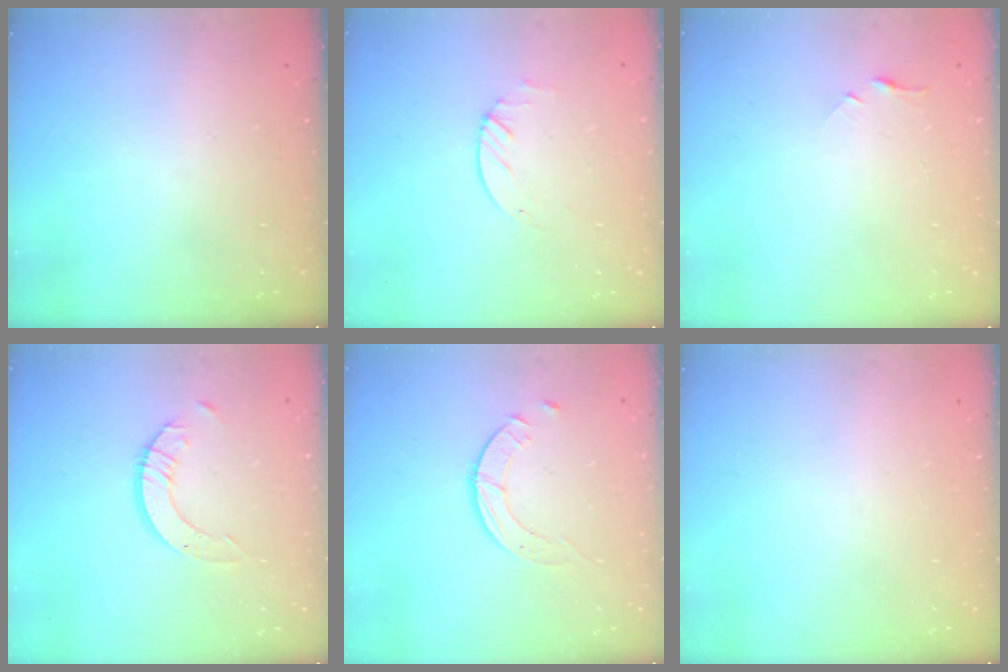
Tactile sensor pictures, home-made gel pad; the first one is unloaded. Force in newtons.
{"total": 2.0, "press": 2.0, "slide": 0.2}
{"total": 2.8, "press": 2.7, "slide": 0.4}
{"total": 3.7, "press": 3.7, "slide": 0.3}
{"total": 3.0, "press": 3.0, "slide": 0.3}
{"total": 0.0}